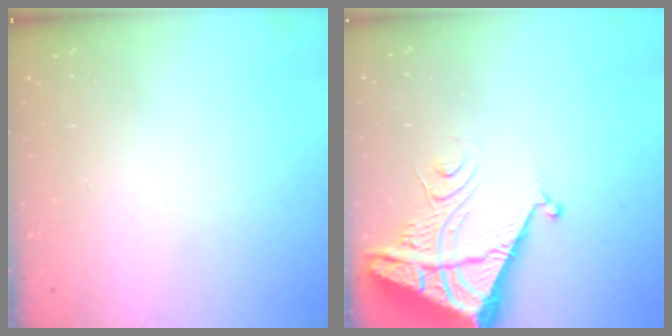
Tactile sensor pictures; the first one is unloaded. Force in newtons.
{"total": 8.5, "press": 8.4, "slide": 0.9}